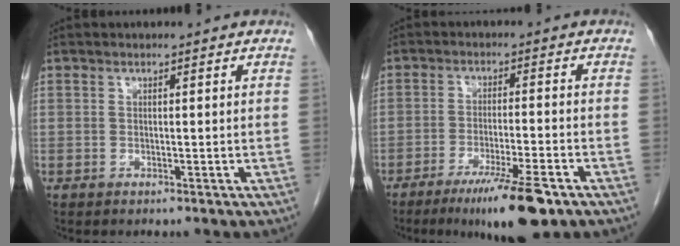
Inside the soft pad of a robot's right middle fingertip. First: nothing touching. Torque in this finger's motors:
{"motor_torque": [1.09, -1.05, 0.13, 0.07]}